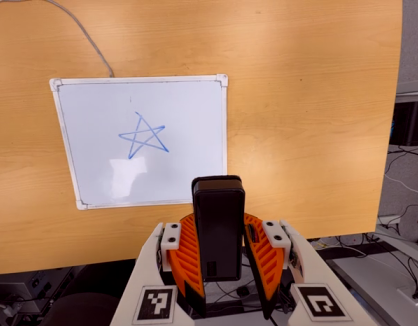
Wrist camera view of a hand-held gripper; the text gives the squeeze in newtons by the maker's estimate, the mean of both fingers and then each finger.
{"total": 8.8, "left": 7.8, "right": 9.7}